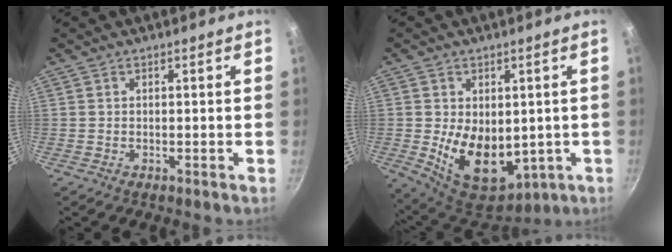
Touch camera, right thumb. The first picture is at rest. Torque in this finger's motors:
{"motor_torque": [-0.64, 1.05, 1.59, -0.20, 0.41]}